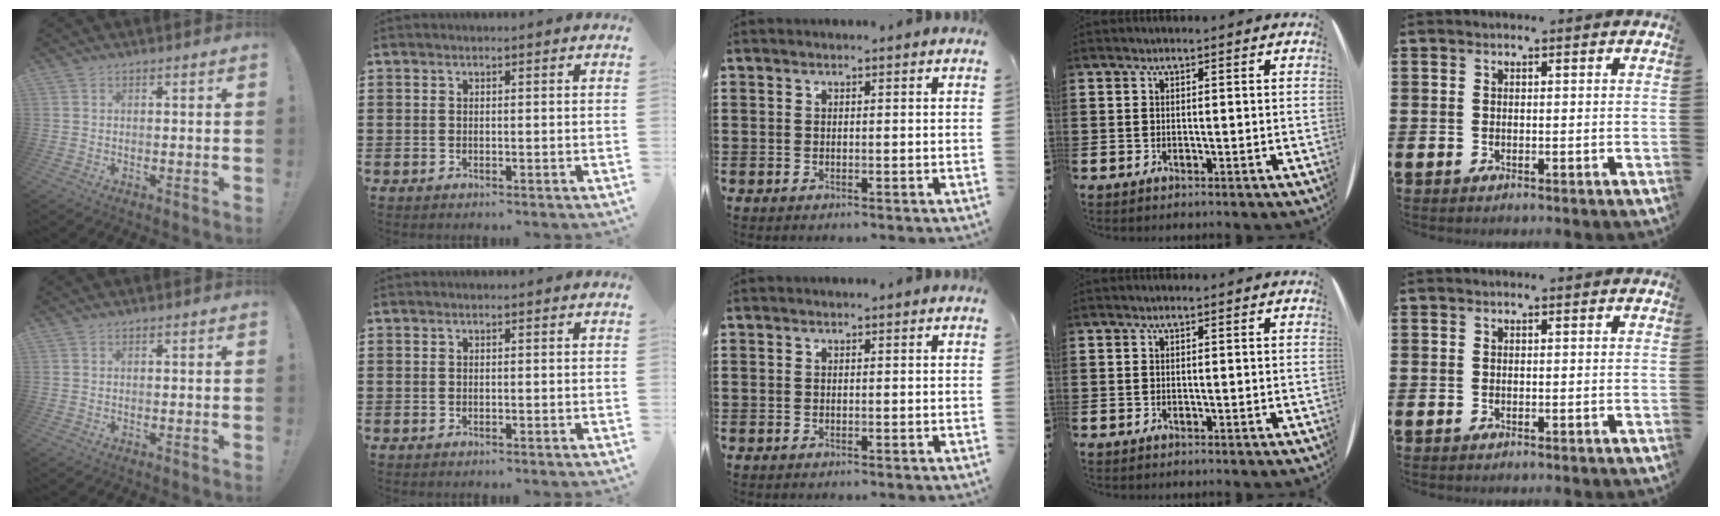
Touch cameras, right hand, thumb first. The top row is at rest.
{}